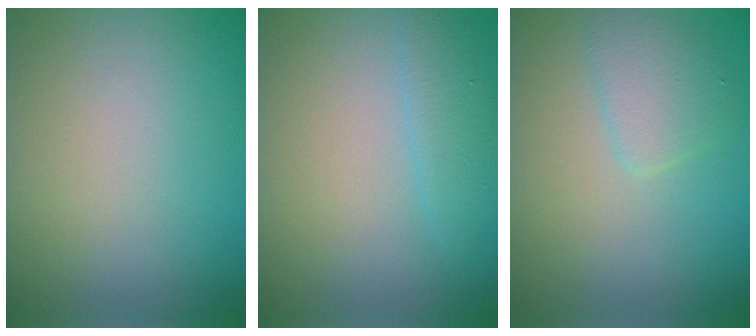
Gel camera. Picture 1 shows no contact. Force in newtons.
{"total": 1.7, "press": 1.7, "slide": 0.2}
{"total": 1.9, "press": 1.9, "slide": 0.0}